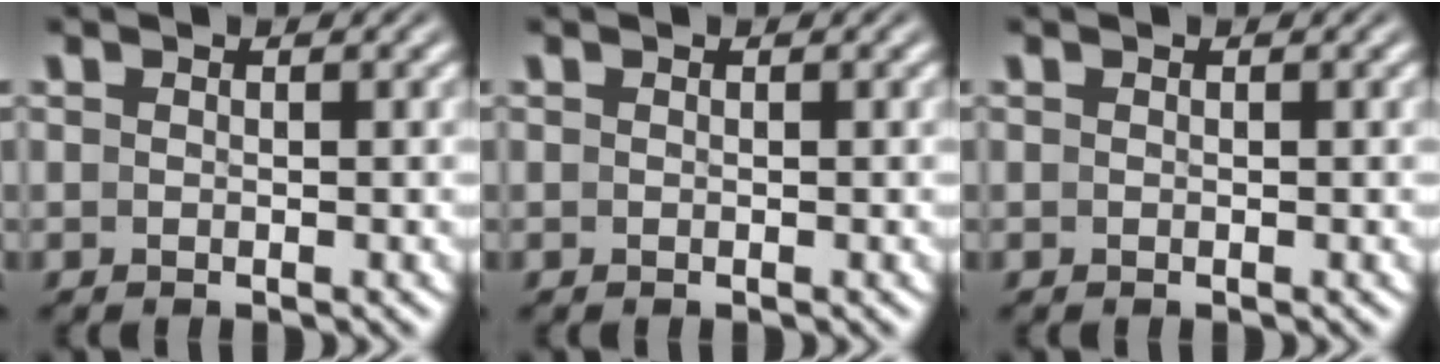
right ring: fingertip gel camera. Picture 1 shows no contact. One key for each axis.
{"total": 0.0}
{"total": 0.0}